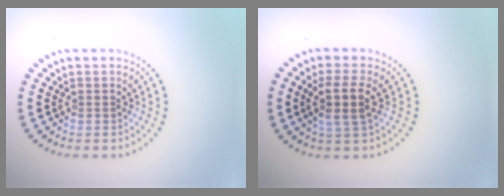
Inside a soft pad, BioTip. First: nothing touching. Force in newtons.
{"total": 3.2, "press": 2.9, "slide": 1.5}